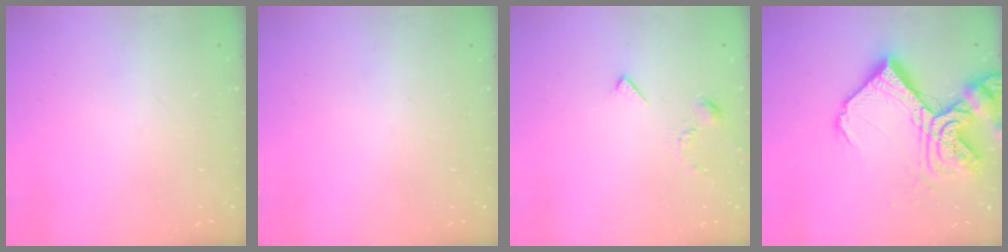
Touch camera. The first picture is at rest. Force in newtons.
{"total": 0.0}
{"total": 3.0, "press": 2.9, "slide": 0.7}
{"total": 20.9, "press": 20.8, "slide": 2.3}